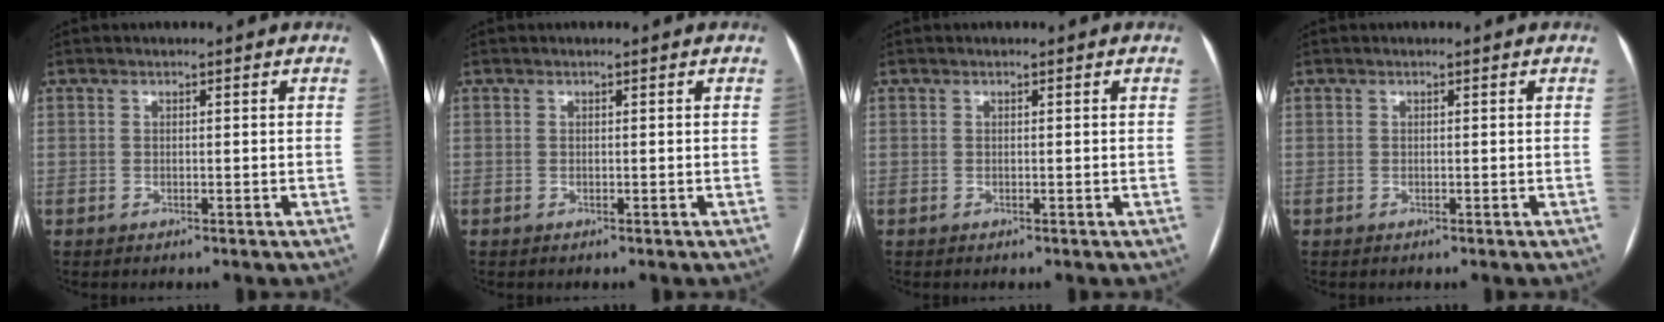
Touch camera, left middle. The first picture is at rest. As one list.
[{"total": 0.0}, {"total": 0.0}, {"total": 0.0}]